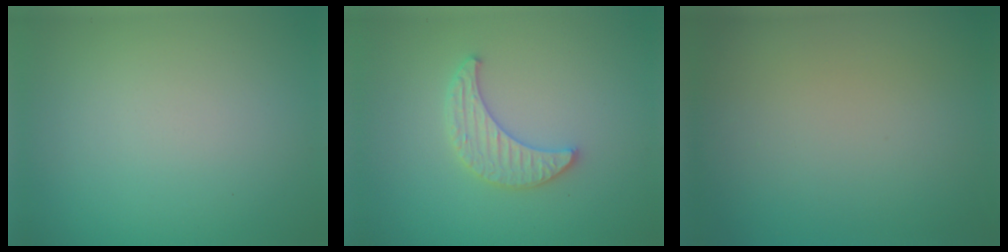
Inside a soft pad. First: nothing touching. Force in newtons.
{"total": 2.9, "press": 2.9, "slide": 0.7}
{"total": 0.0}